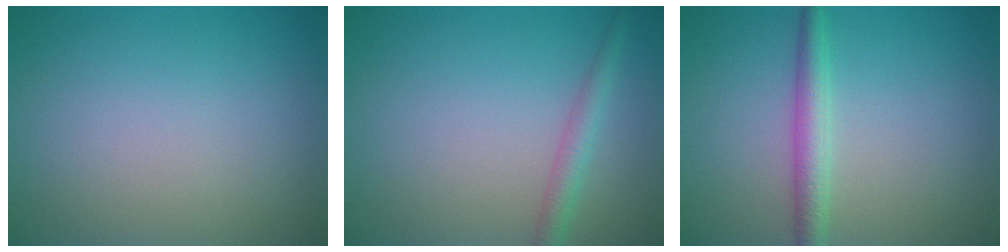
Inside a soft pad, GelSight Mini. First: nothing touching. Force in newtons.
{"total": 2.1, "press": 2.1, "slide": 0.1}
{"total": 2.7, "press": 2.7, "slide": 0.0}